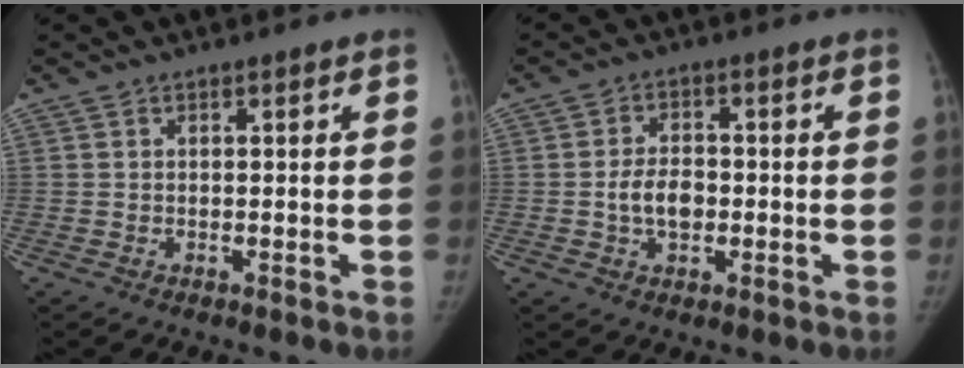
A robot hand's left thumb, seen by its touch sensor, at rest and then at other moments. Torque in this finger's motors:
{"motor_torque": [0.09, 0.06, 0.69, -0.59, 0.21]}